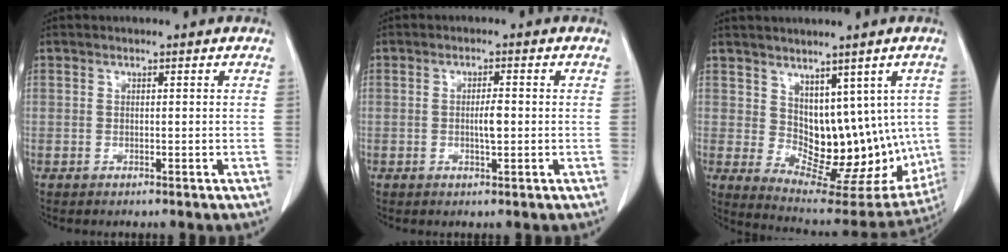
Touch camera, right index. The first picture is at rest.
{"total": 2.7, "force": [-0.2, 0.5, 2.6], "torque": [-0.048, 0.000, -0.003]}
{"total": 14.5, "force": [2.0, 8.7, 11.5], "torque": [-0.138, -0.001, 0.058]}